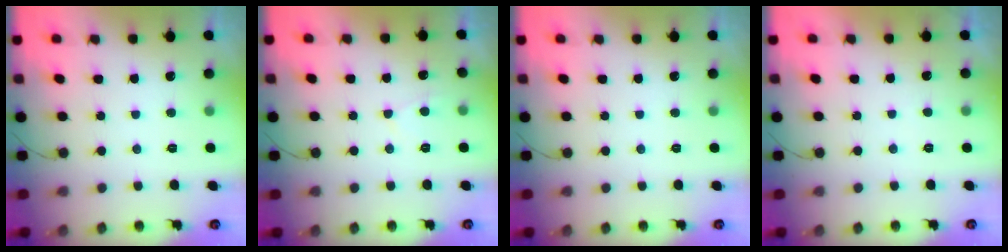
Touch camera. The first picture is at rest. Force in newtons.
{"total": 3.2, "press": 3.1, "slide": 0.6}
{"total": 0.0}
{"total": 0.8, "press": 0.7, "slide": 0.4}